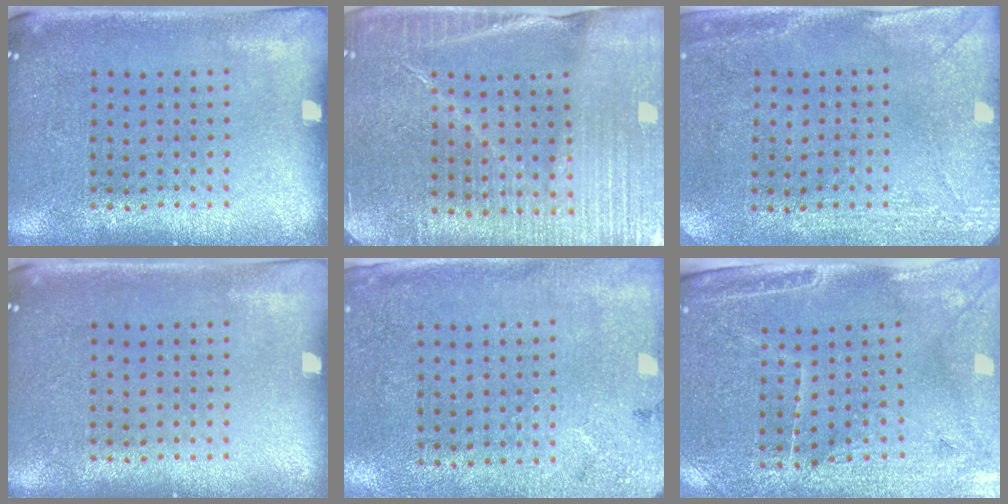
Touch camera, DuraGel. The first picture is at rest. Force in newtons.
{"total": 4.4, "press": 4.1, "slide": 1.7}
{"total": 2.9, "press": 2.3, "slide": 1.8}
{"total": 0.0}
{"total": 2.7, "press": 2.2, "slide": 1.7}
{"total": 3.3, "press": 3.1, "slide": 1.0}